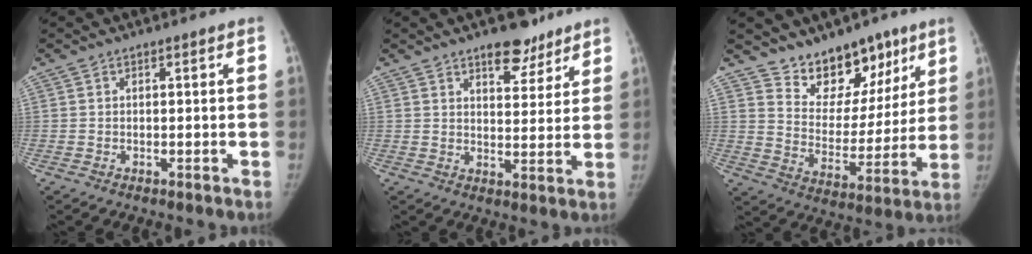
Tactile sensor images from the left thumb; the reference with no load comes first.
{"total": 7.5, "force": [5.5, 3.5, 3.6], "torque": [-0.020, -0.034, 0.080]}
{"total": 14.4, "force": [10.5, 8.1, 5.5], "torque": [-0.020, -0.065, 0.176]}